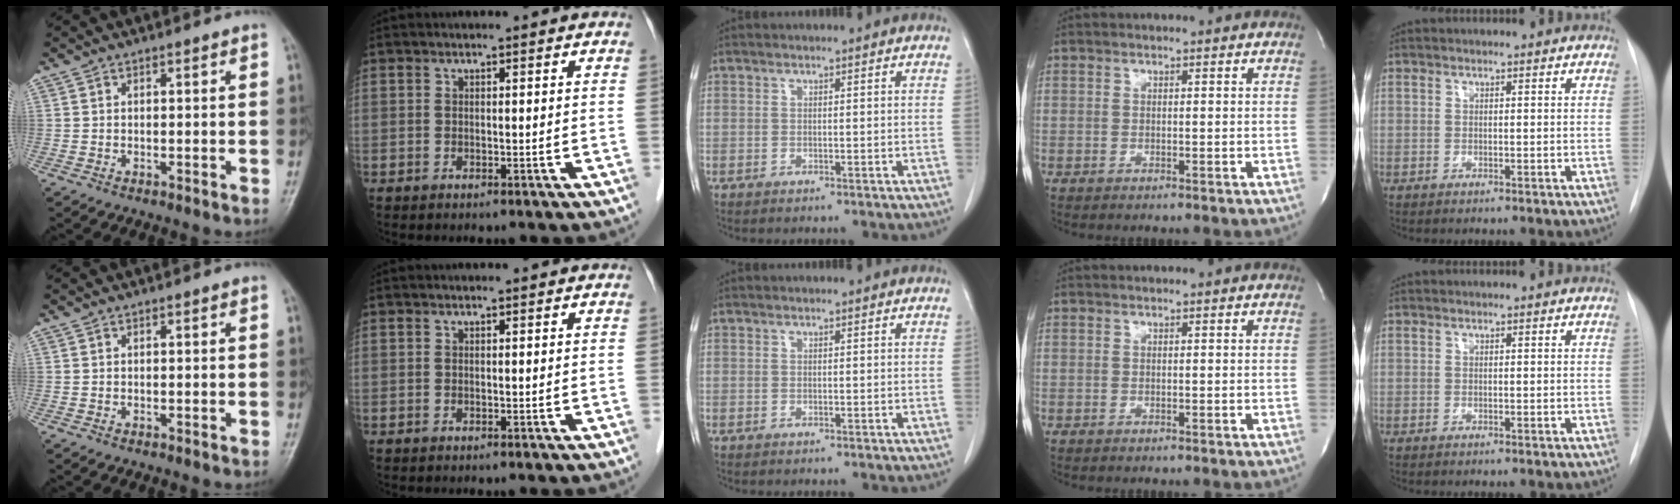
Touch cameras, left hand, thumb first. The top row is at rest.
{}